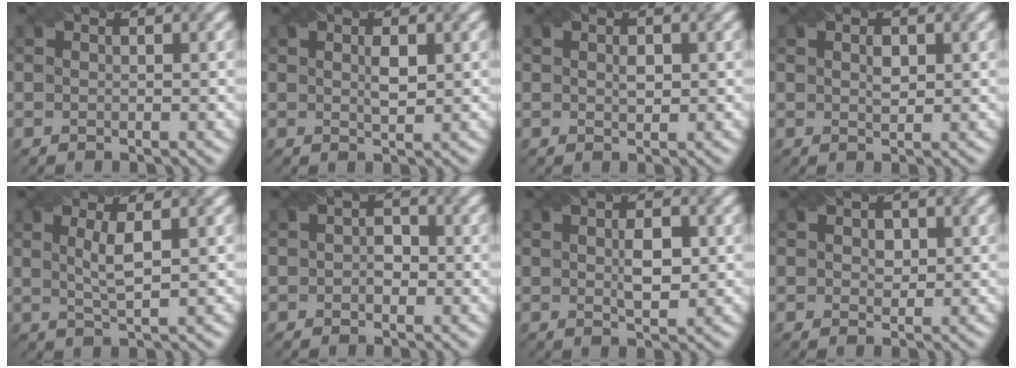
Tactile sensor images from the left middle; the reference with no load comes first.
{"total": 1.6, "force": [0.4, 0.5, 1.5], "torque": [-0.030, 0.000, 0.009]}
{"total": 1.1, "force": [0.2, 0.6, 0.9], "torque": [-0.016, 0.000, 0.006]}
{"total": 1.3, "force": [0.4, 0.6, 1.0], "torque": [-0.019, 0.001, 0.010]}
{"total": 2.7, "force": [0.8, 0.6, 2.6], "torque": [-0.051, 0.000, 0.016]}
{"total": 1.7, "force": [-0.1, 1.2, 1.2], "torque": [-0.019, 0.002, -0.006]}
{"total": 2.8, "force": [0.4, 1.2, 2.5], "torque": [-0.049, 0.000, 0.010]}
{"total": 1.7, "force": [0.5, 1.2, 1.0], "torque": [-0.014, -0.003, 0.007]}